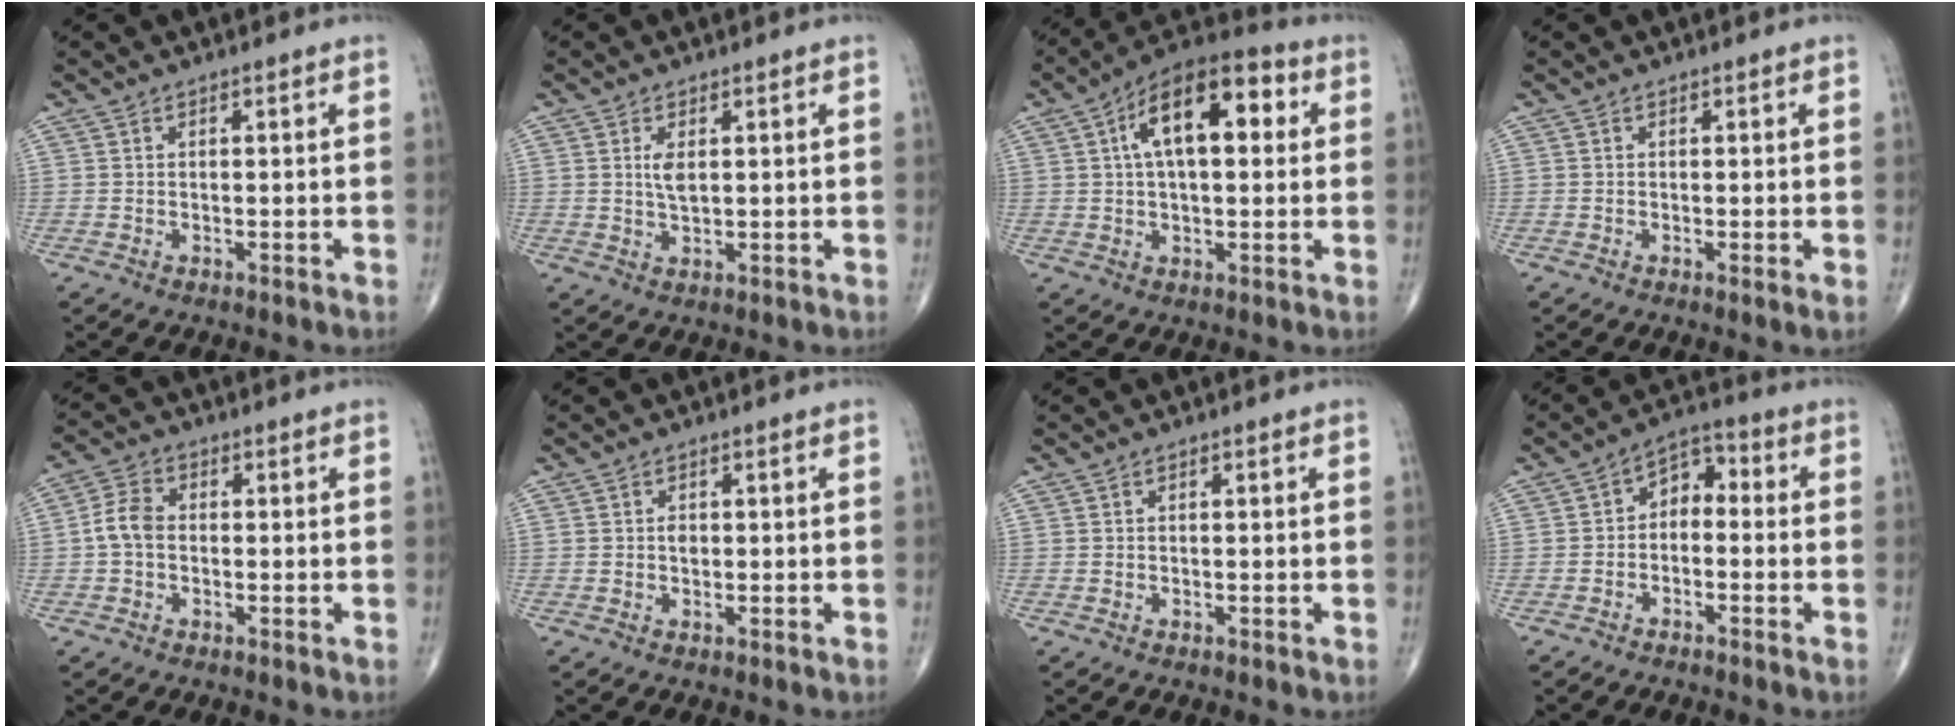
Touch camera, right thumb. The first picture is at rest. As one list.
[{"total": 3.1, "force": [0.8, 1.4, 2.6], "torque": [-0.045, -0.007, 0.016]}, {"total": 15.5, "force": [3.8, 7.6, 13.0], "torque": [-0.188, 0.029, 0.051]}, {"total": 0.9, "force": [-0.1, 0.0, 0.9], "torque": [-0.020, -0.004, -0.003]}, {"total": 5.0, "force": [-0.5, 3.6, 3.5], "torque": [-0.069, 0.016, -0.019]}, {"total": 1.3, "force": [0.0, 0.9, 0.9], "torque": [-0.007, 0.001, 0.000]}, {"total": 0.0}, {"total": 5.6, "force": [-0.8, 3.8, 4.0], "torque": [-0.036, 0.036, -0.030]}]